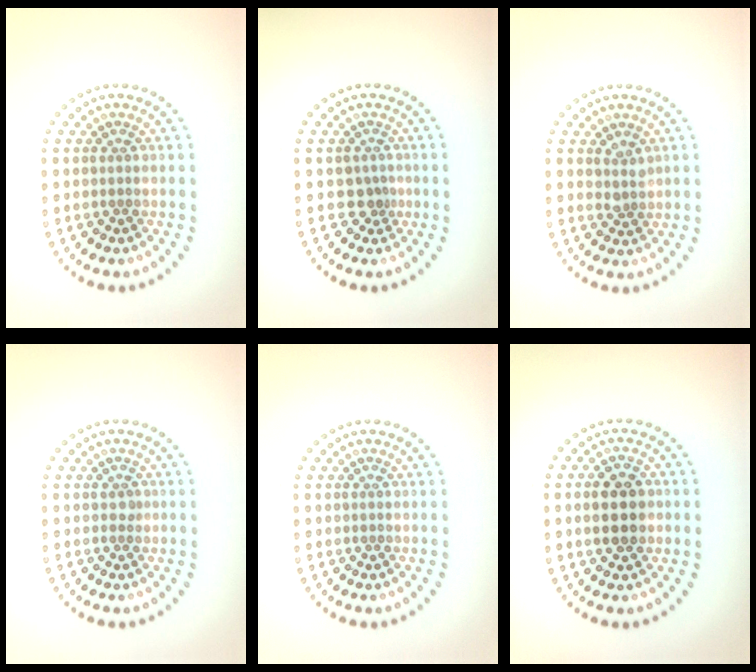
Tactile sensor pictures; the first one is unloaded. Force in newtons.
{"total": 1.3, "press": 0.8, "slide": 1.0}
{"total": 1.3, "press": 1.2, "slide": 0.7}
{"total": 0.6, "press": 0.5, "slide": 0.3}
{"total": 0.0}
{"total": 4.6, "press": 4.6, "slide": 0.2}